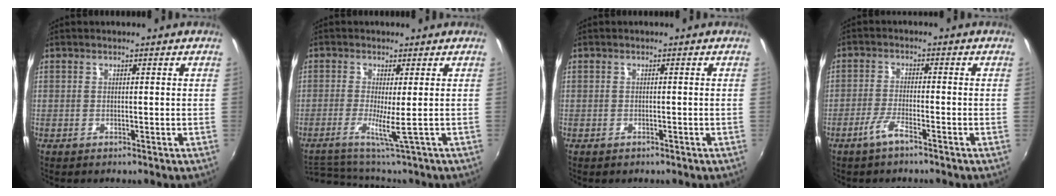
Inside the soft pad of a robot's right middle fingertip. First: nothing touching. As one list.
[{"total": 8.1, "force": [-5.3, 0.8, 6.1], "torque": [-0.137, -0.033, -0.091]}, {"total": 0.8, "force": [-0.6, 0.5, 0.2], "torque": [-0.005, -0.003, -0.010]}, {"total": 3.9, "force": [-2.8, 0.4, 2.7], "torque": [-0.068, -0.004, -0.055]}]